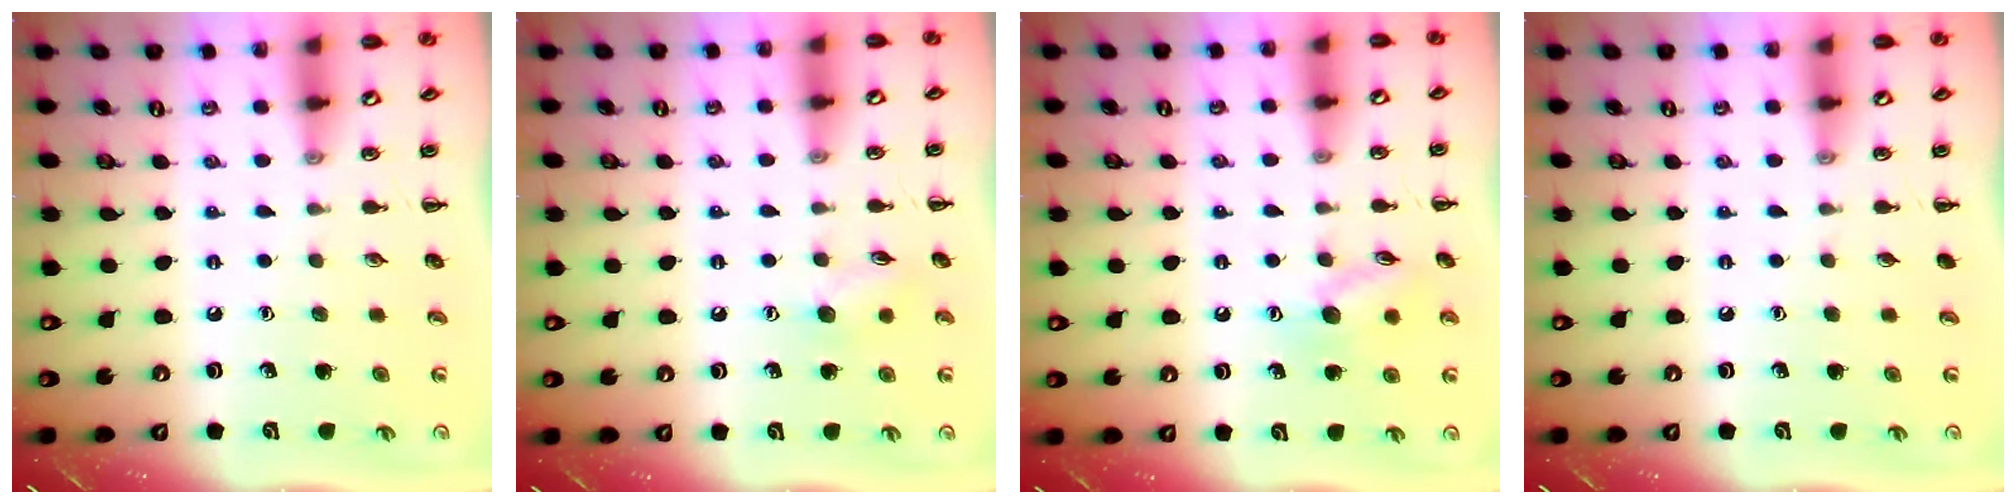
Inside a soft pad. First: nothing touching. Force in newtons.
{"total": 7.1, "press": 7.0, "slide": 1.1}
{"total": 10.0, "press": 9.9, "slide": 1.0}
{"total": 0.0}